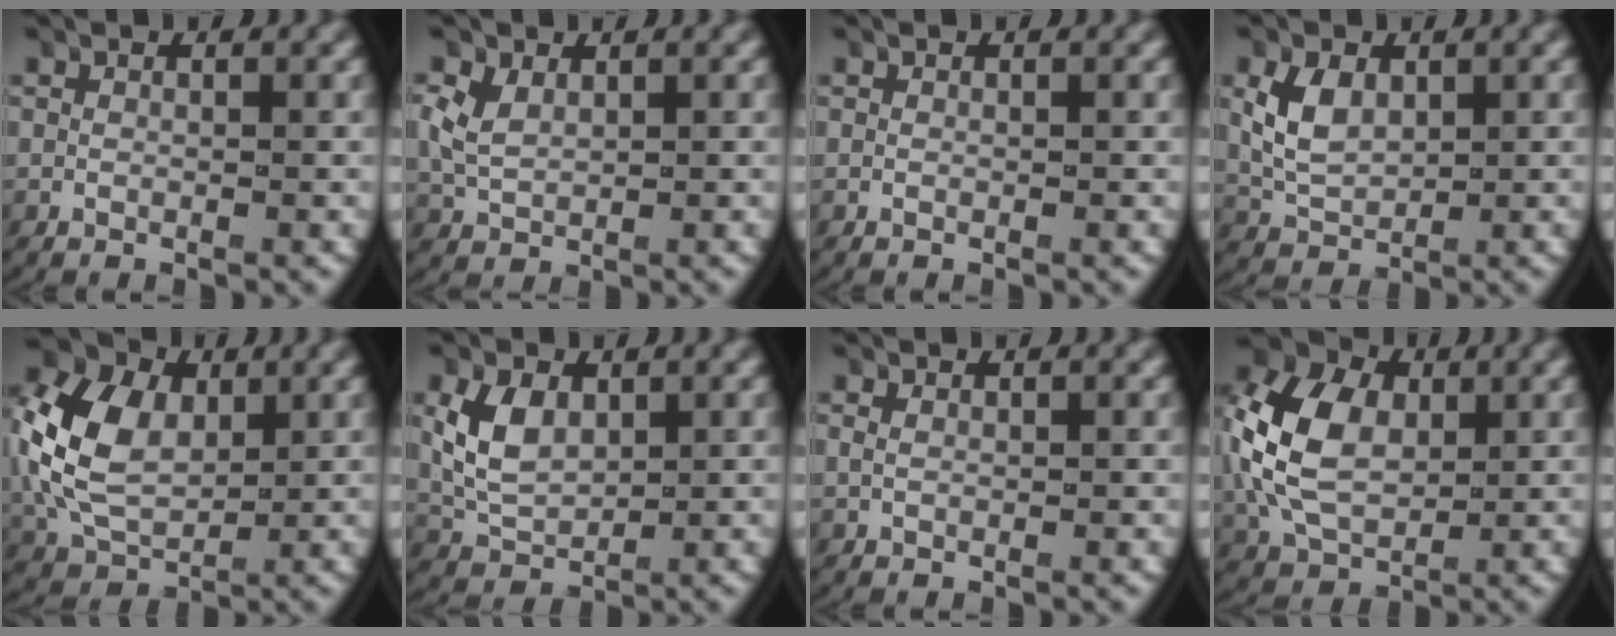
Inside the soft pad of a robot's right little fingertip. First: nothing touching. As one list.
[{"total": 2.8, "force": [0.4, 2.3, 1.6], "torque": [-0.051, -0.011, 0.020]}, {"total": 0.0}, {"total": 3.7, "force": [0.5, 2.7, 2.5], "torque": [-0.058, -0.003, 0.016]}, {"total": 10.2, "force": [0.8, 8.0, 6.2], "torque": [-0.154, -0.016, 0.020]}, {"total": 4.6, "force": [0.6, 3.4, 3.1], "torque": [-0.074, -0.007, 0.019]}, {"total": 0.5, "force": [0.3, 0.3, 0.4], "torque": [-0.009, 0.001, 0.007]}, {"total": 8.9, "force": [0.8, 6.6, 6.0], "torque": [-0.142, -0.005, 0.020]}]